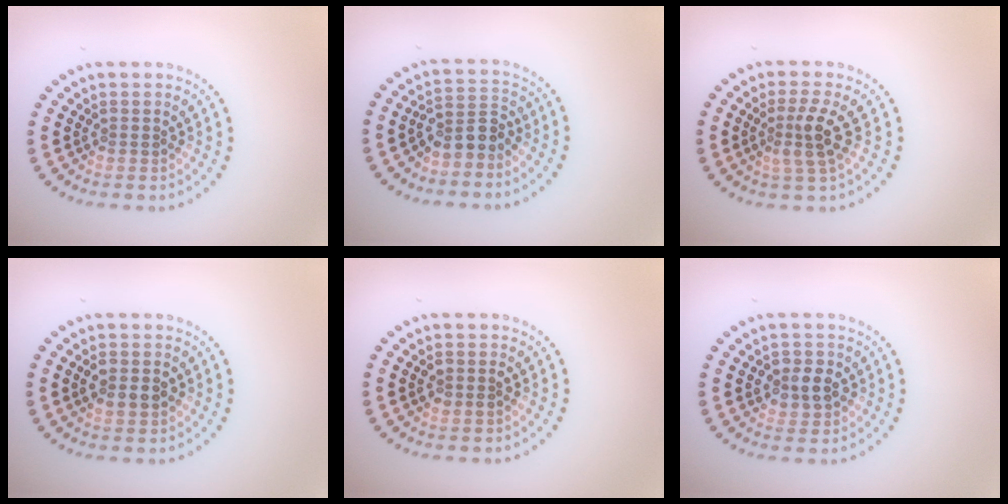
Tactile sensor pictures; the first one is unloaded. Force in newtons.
{"total": 2.8, "press": 2.4, "slide": 1.3}
{"total": 2.9, "press": 2.4, "slide": 1.6}
{"total": 3.1, "press": 3.1, "slide": 0.4}
{"total": 1.4, "press": 1.3, "slide": 0.3}
{"total": 2.8, "press": 2.7, "slide": 0.5}